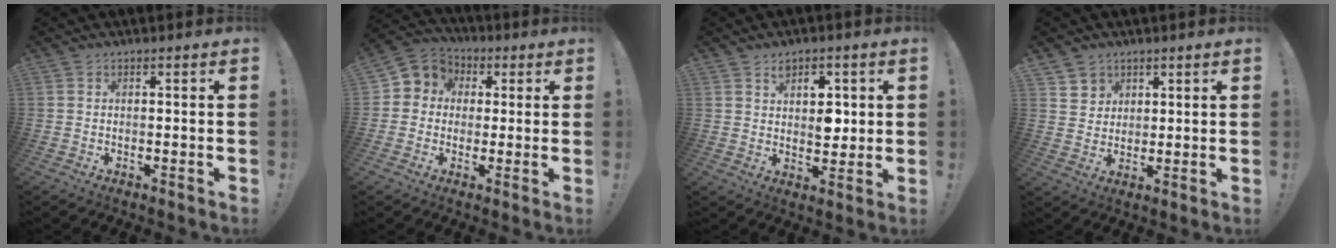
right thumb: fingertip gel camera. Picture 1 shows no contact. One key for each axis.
{"total": 6.6, "fx": 0.5, "fy": 6.4, "fz": 1.6, "tx": -0.017, "ty": 0.005, "tz": 0.014}
{"total": 6.8, "fx": 2.5, "fy": 5.0, "fz": 4.0, "tx": -0.033, "ty": -0.014, "tz": 0.038}
{"total": 5.0, "fx": 3.2, "fy": 3.9, "fz": 0.4, "tx": 0.002, "ty": -0.023, "tz": 0.058}